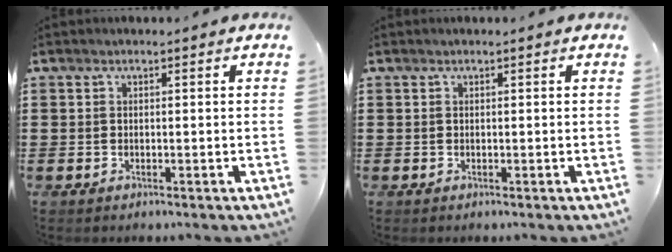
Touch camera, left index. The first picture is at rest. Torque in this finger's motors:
{"motor_torque": [0.46, 0.47, -0.01, 0.01]}